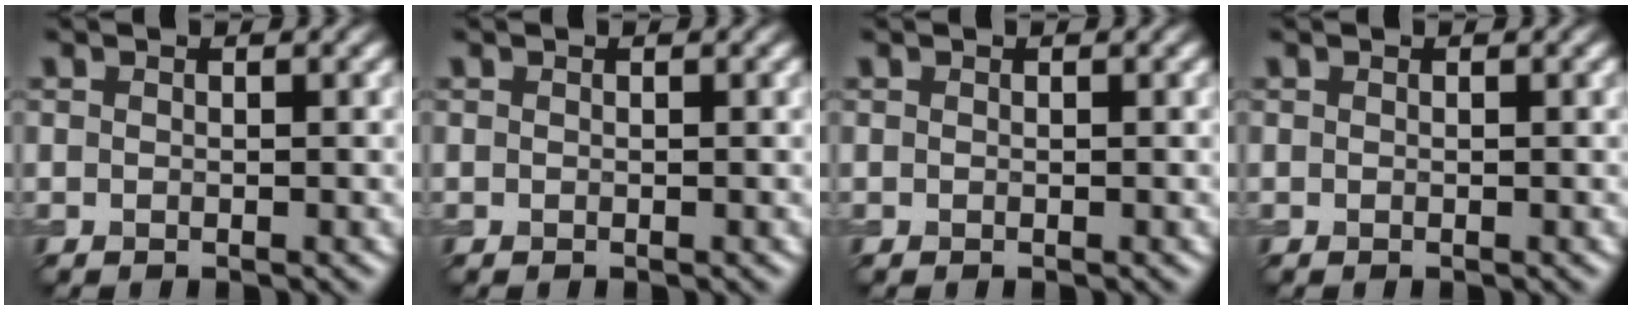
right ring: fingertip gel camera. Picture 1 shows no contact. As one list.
[{"total": 0.0}, {"total": 0.0}, {"total": 0.0}]